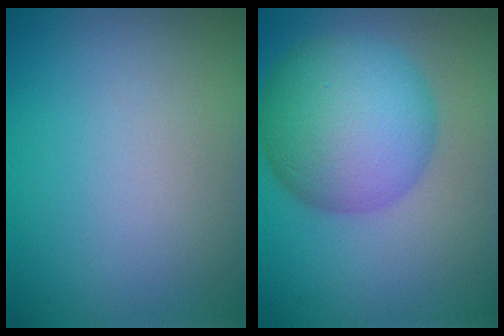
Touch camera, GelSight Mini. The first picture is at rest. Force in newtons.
{"total": 9.2, "press": 9.2, "slide": 0.2}